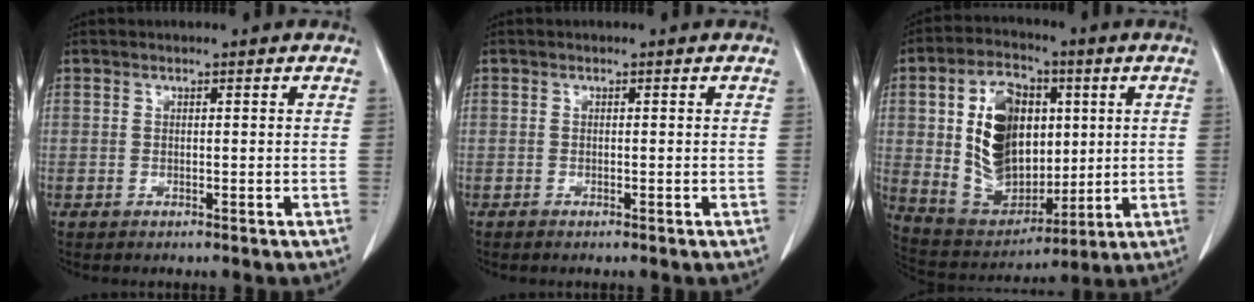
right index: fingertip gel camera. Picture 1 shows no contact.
{"total": 0.7, "force": [-0.4, 0.3, 0.5], "torque": [-0.016, -0.003, -0.006]}
{"total": 16.6, "force": [2.6, 10.4, 12.7], "torque": [-0.250, 0.027, 0.060]}